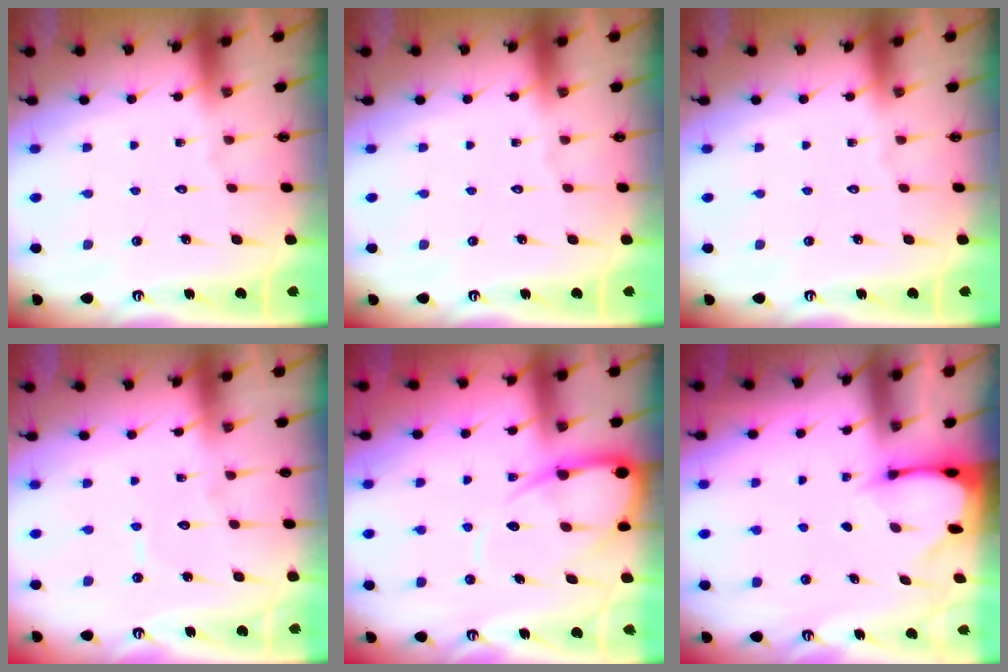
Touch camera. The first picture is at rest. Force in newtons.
{"total": 0.0}
{"total": 0.0}
{"total": 4.9, "press": 4.9, "slide": 0.3}
{"total": 10.4, "press": 10.4, "slide": 1.1}
{"total": 2.6, "press": 2.6, "slide": 0.3}